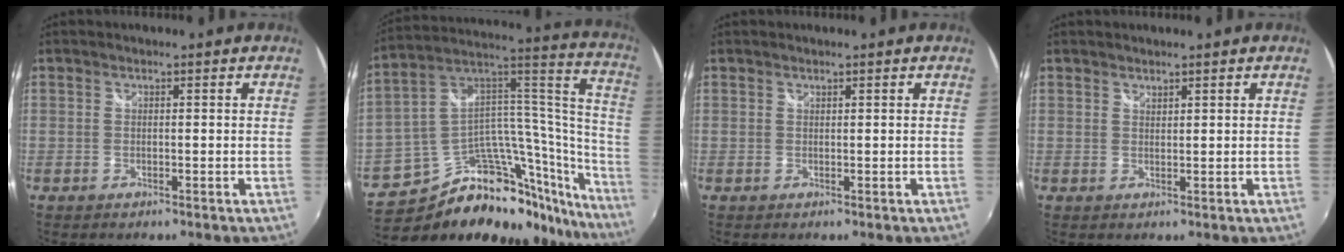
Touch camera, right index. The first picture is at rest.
{"total": 29.6, "force": [-22.5, 13.1, 14.0], "torque": [-0.184, 0.075, -0.336]}
{"total": 0.0}
{"total": 1.0, "force": [1.0, 0.3, 0.1], "torque": [-0.001, 0.000, 0.017]}